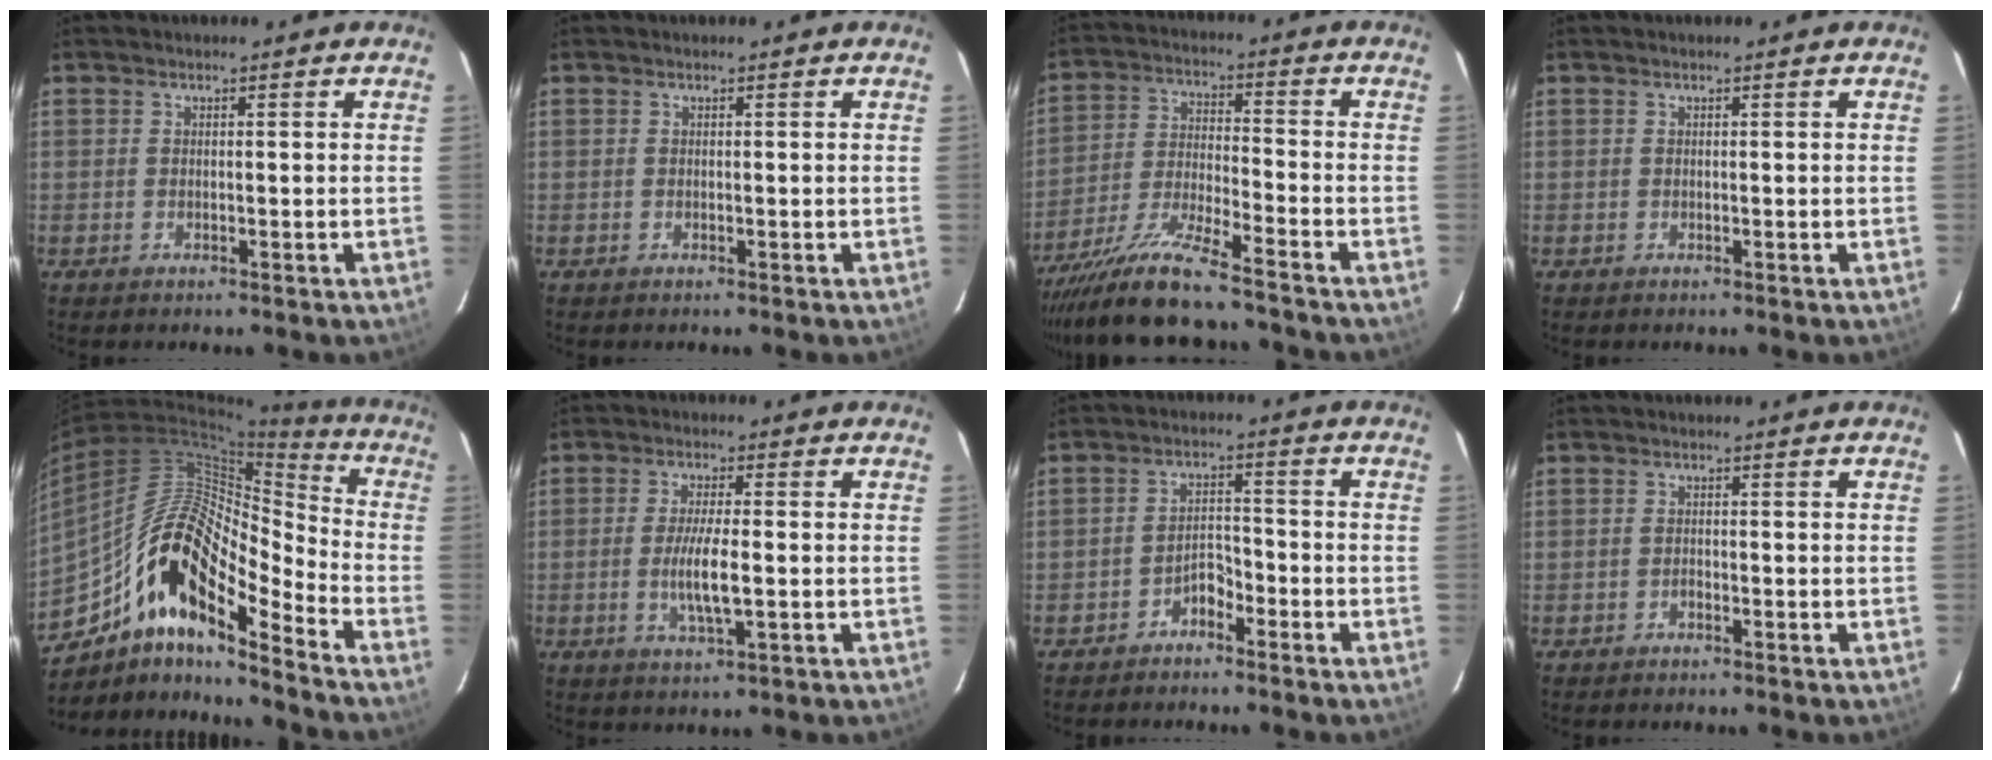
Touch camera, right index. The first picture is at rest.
{"total": 0.0}
{"total": 11.8, "force": [-10.4, -0.1, 5.4], "torque": [-0.110, -0.011, -0.191]}
{"total": 0.0}
{"total": 18.5, "force": [-10.8, 5.6, 13.9], "torque": [-0.240, -0.004, -0.213]}
{"total": 6.4, "force": [-1.1, 1.0, 6.3], "torque": [-0.120, -0.007, -0.019]}
{"total": 3.6, "force": [-2.9, 1.6, 1.4], "torque": [-0.034, 0.013, -0.048]}
{"total": 0.7, "force": [-0.5, 0.3, 0.3], "torque": [-0.006, 0.002, -0.011]}